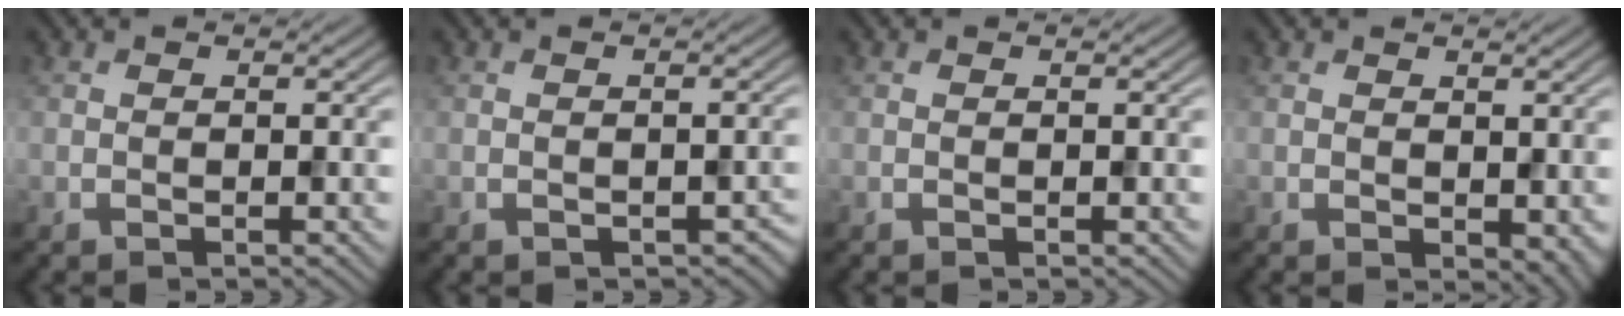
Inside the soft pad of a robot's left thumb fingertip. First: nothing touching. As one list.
[{"total": 1.7, "force": [-0.8, 1.1, 1.0], "torque": [-0.016, -0.011, -0.005]}, {"total": 0.0}, {"total": 2.0, "force": [0.3, 1.3, 1.5], "torque": [-0.023, -0.006, 0.011]}]